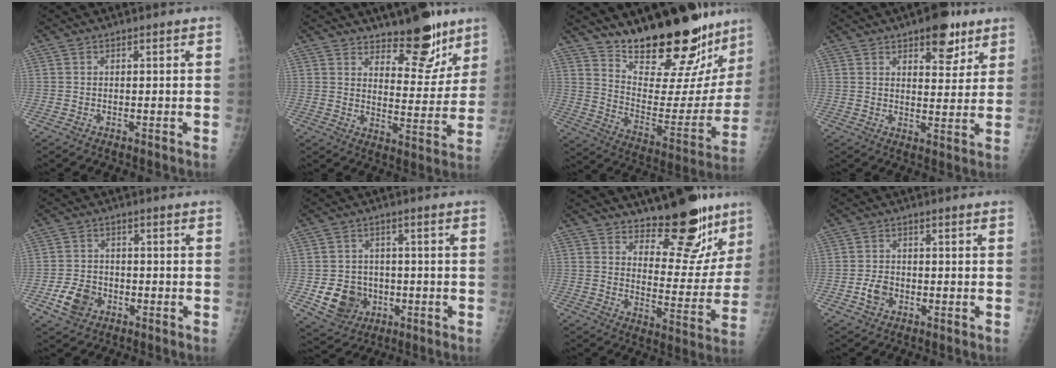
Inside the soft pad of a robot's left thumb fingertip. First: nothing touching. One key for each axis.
{"total": 11.7, "fx": 8.7, "fy": 4.7, "fz": 6.2, "tx": -0.044, "ty": -0.066, "tz": 0.135}
{"total": 26.6, "fx": 22.0, "fy": 8.0, "fz": 12.6, "tx": -0.153, "ty": -0.143, "tz": 0.317}
{"total": 8.9, "fx": 5.4, "fy": 4.3, "fz": 5.6, "tx": -0.044, "ty": -0.026, "tz": 0.073}
{"total": 6.1, "fx": -2.6, "fy": 4.6, "fz": 3.0, "tx": -0.048, "ty": 0.013, "tz": -0.044}
{"total": 8.6, "fx": -2.0, "fy": 7.6, "fz": 3.5, "tx": -0.030, "ty": 0.008, "tz": -0.023}
{"total": 14.7, "fx": 11.4, "fy": 5.6, "fz": 7.3, "tx": -0.046, "ty": -0.097, "tz": 0.164}
{"total": 3.3, "fx": -1.2, "fy": 2.5, "fz": 1.9, "tx": -0.029, "ty": 0.009, "tz": -0.023}